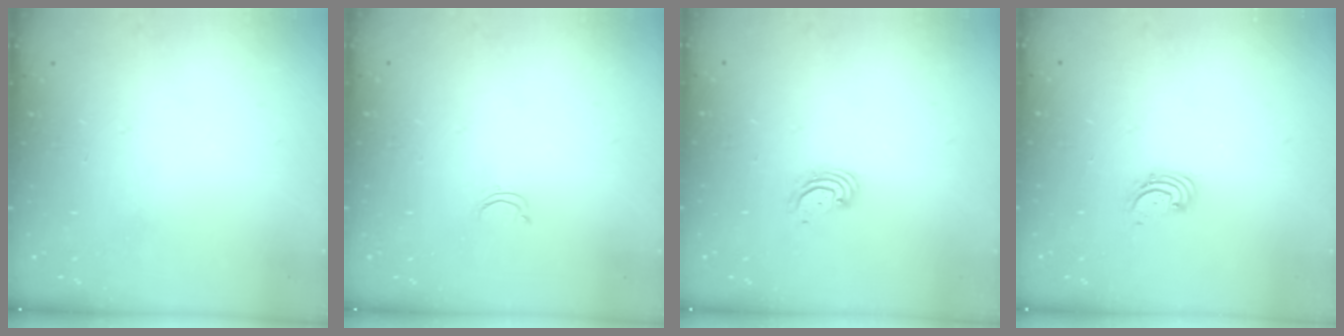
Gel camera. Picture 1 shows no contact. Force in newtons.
{"total": 2.4, "press": 2.4, "slide": 0.2}
{"total": 3.0, "press": 3.0, "slide": 0.2}
{"total": 1.6, "press": 1.6, "slide": 0.2}